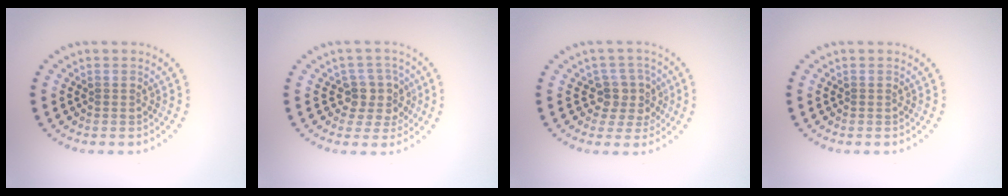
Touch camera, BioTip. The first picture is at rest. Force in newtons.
{"total": 3.2, "press": 2.5, "slide": 2.0}
{"total": 3.2, "press": 2.4, "slide": 2.0}
{"total": 0.0}